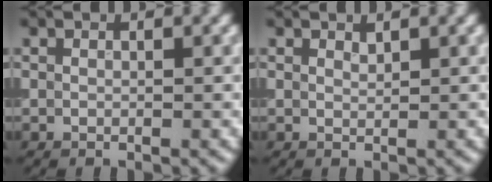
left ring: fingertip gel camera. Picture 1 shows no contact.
{"total": 0.6, "force": [0.5, 0.1, 0.2], "torque": [-0.002, -0.003, 0.012]}